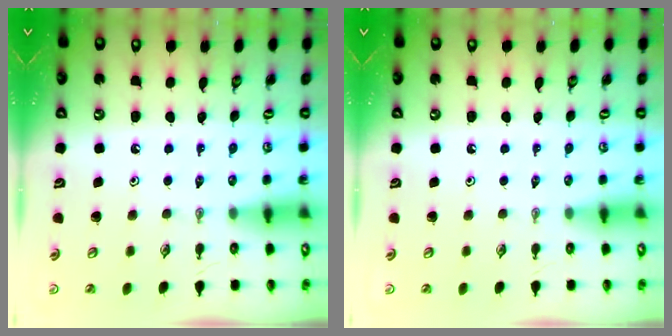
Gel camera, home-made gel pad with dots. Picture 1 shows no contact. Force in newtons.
{"total": 0.0}